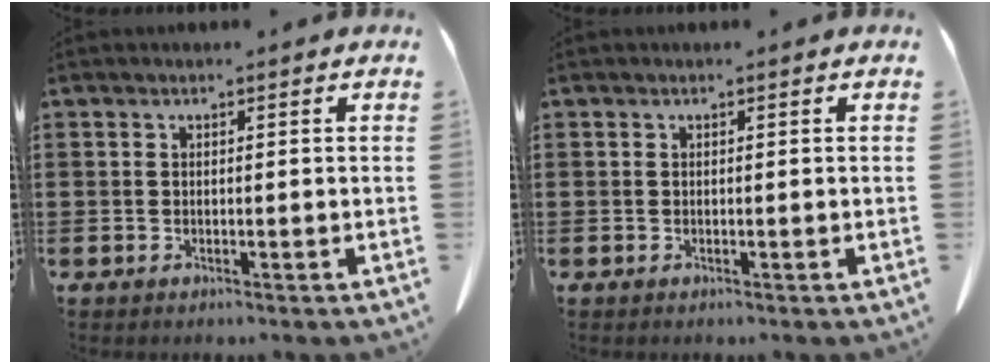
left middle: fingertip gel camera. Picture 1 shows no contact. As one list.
[{"total": 0.0}]